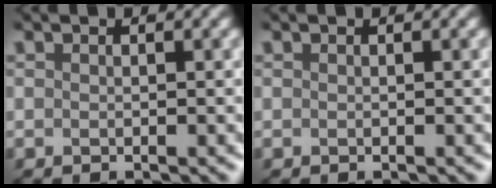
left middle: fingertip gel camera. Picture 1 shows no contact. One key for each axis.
{"total": 0.0}